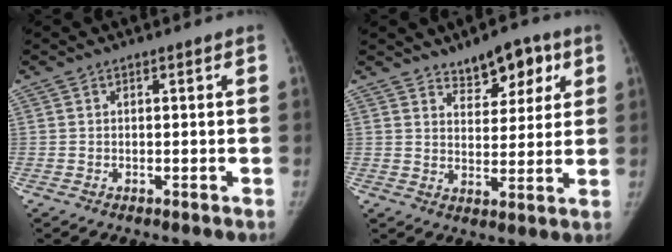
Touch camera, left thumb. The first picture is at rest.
{"total": 8.9, "force": [5.6, 4.7, 5.1], "torque": [-0.034, -0.027, 0.084]}